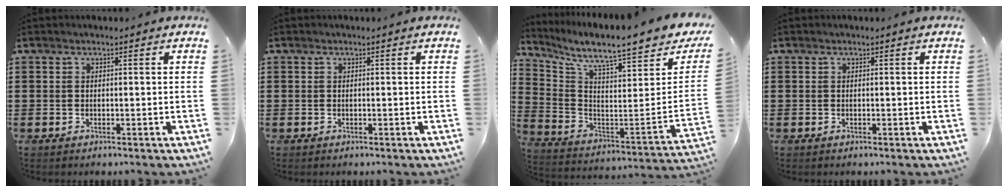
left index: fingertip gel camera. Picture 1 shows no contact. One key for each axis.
{"total": 0.0}
{"total": 8.0, "fx": 6.8, "fy": 0.3, "fz": 4.3, "tx": -0.108, "ty": -0.068, "tz": 0.108}
{"total": 0.0}